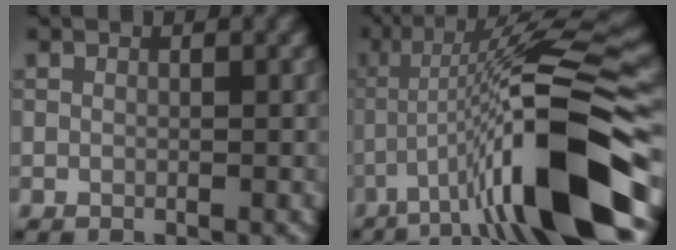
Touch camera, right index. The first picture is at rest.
{"total": 13.4, "force": [-4.7, 2.1, 12.3], "torque": [-0.199, 0.015, -0.079]}